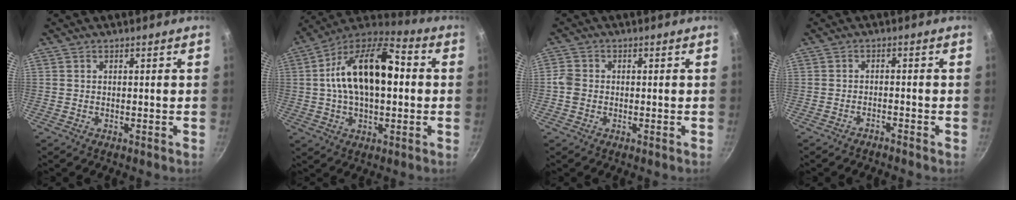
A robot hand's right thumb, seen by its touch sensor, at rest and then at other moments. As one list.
[{"total": 19.9, "force": [2.0, 10.7, 16.6], "torque": [-0.268, 0.031, 0.016]}, {"total": 2.8, "force": [-0.6, 2.4, 1.3], "torque": [-0.025, 0.012, -0.015]}, {"total": 1.5, "force": [-1.5, 0.1, 0.3], "torque": [-0.012, 0.018, -0.020]}]